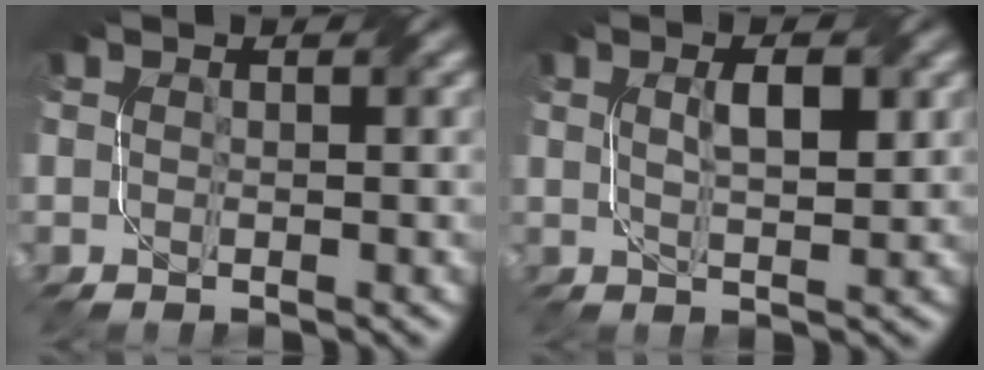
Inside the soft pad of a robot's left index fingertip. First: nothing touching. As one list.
[{"total": 3.1, "force": [0.9, 0.8, 2.8], "torque": [-0.053, 0.004, 0.018]}]